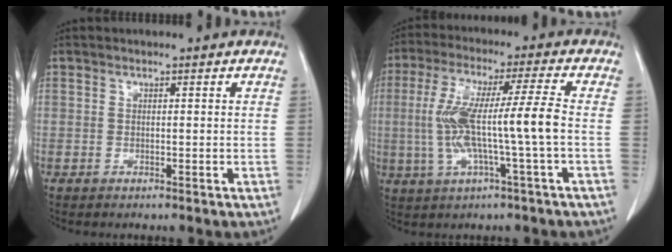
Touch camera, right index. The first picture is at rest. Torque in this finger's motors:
{"motor_torque": [1.80, -0.17, 0.92, 0.21]}